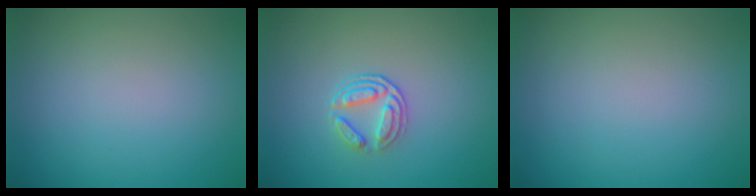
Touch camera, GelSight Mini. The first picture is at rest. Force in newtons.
{"total": 2.4, "press": 1.9, "slide": 1.5}
{"total": 0.0}